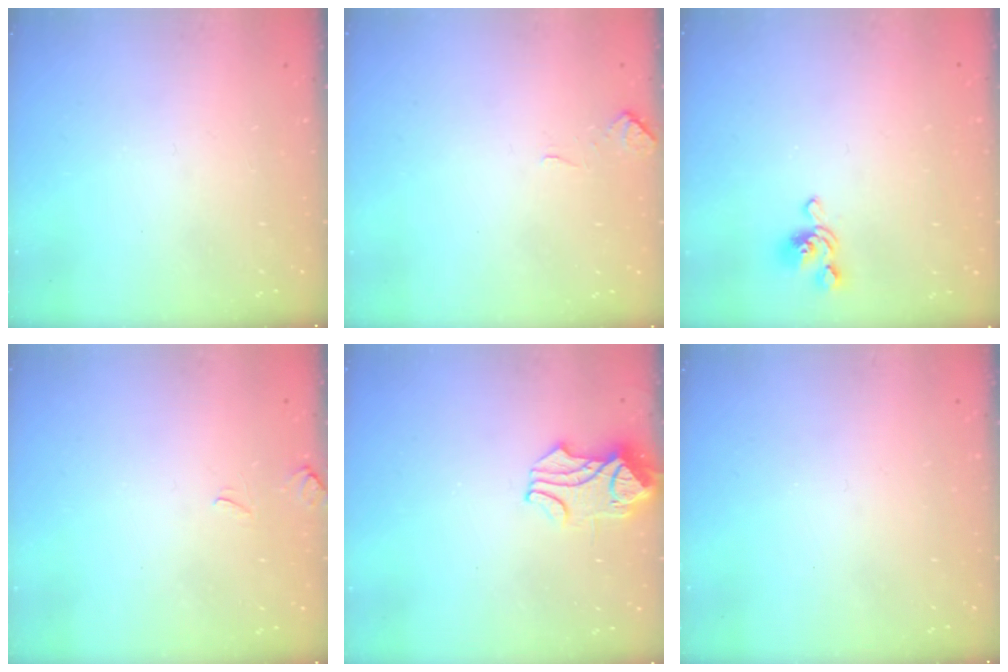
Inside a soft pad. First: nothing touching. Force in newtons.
{"total": 0.0}
{"total": 1.5, "press": 1.2, "slide": 1.0}
{"total": 3.6, "press": 3.6, "slide": 0.6}
{"total": 1.2, "press": 0.0, "slide": 1.2}
{"total": 0.0}